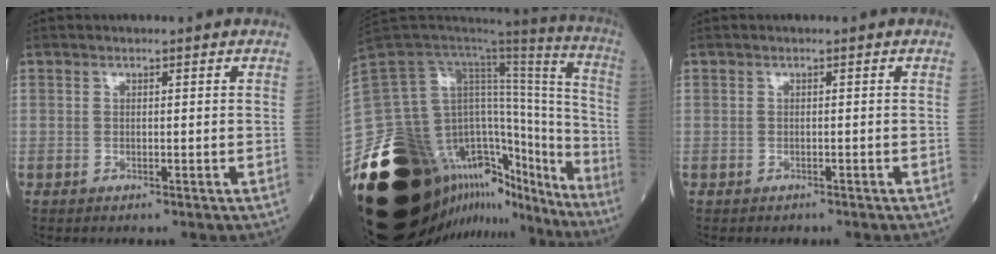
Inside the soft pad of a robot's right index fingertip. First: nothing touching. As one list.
[{"total": 47.4, "force": [-29.2, 22.1, 30.1], "torque": [-0.564, -0.026, -0.442]}, {"total": 0.9, "force": [-0.8, 0.4, 0.2], "torque": [-0.010, 0.000, -0.011]}]